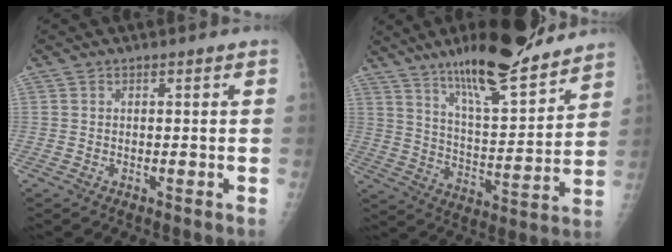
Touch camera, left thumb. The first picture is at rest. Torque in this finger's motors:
{"motor_torque": [1.41, 1.39, 1.23, -1.14, 0.32]}